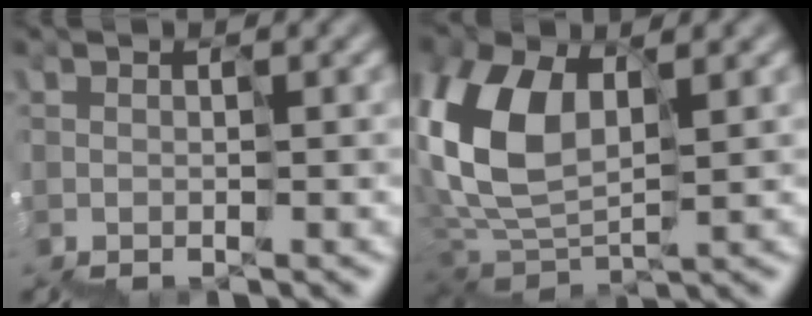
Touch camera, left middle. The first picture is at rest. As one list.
[{"total": 6.5, "force": [2.5, 4.2, 4.3], "torque": [-0.139, 0.017, 0.044]}]